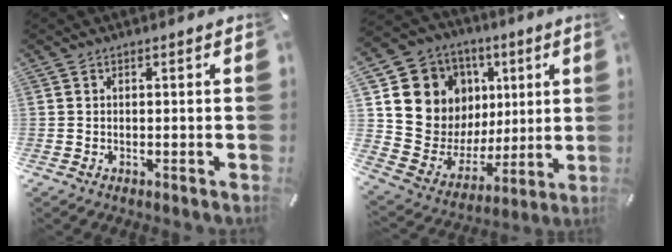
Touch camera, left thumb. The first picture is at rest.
{"total": 13.3, "force": [4.8, 12.2, 2.2], "torque": [-0.034, -0.054, 0.112]}